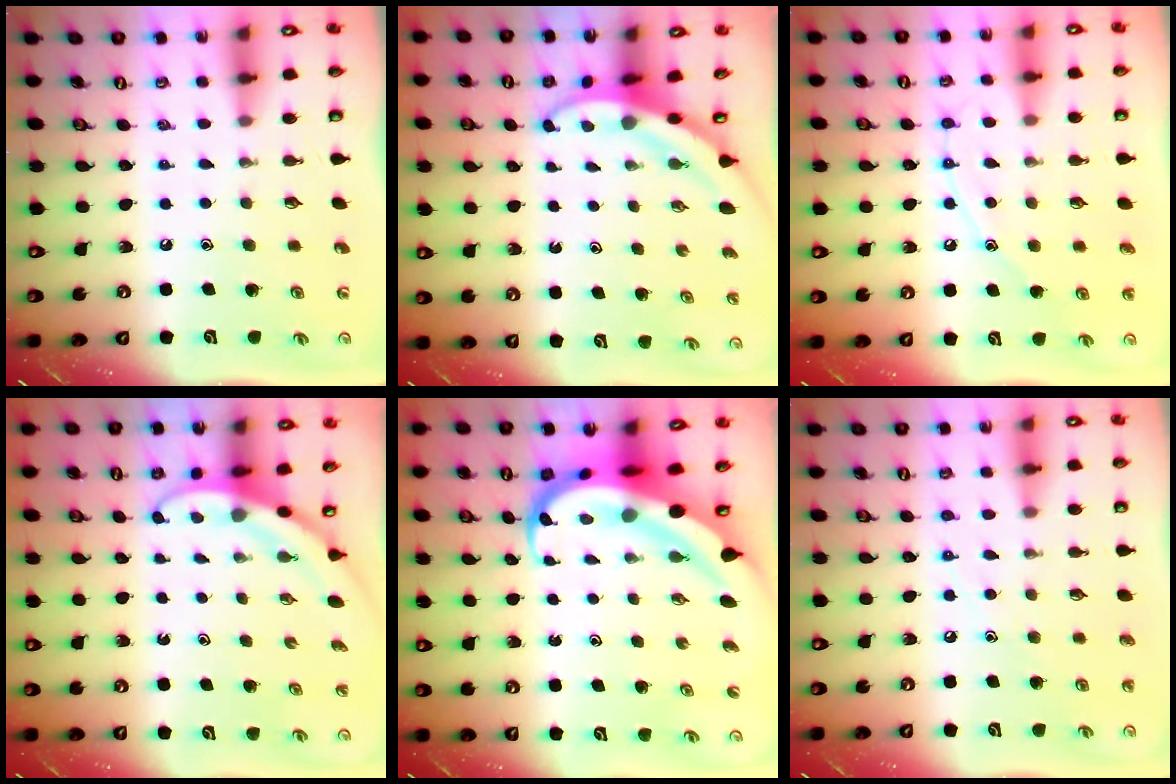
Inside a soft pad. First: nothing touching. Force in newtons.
{"total": 3.8, "press": 3.8, "slide": 0.5}
{"total": 9.7, "press": 9.7, "slide": 0.8}
{"total": 3.1, "press": 3.1, "slide": 0.0}
{"total": 11.3, "press": 11.3, "slide": 1.3}
{"total": 7.2, "press": 7.1, "slide": 0.6}